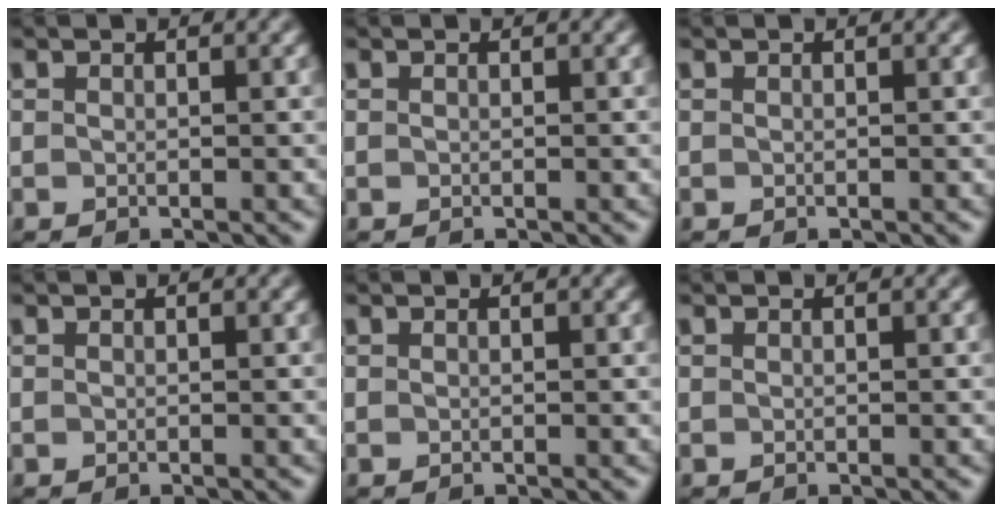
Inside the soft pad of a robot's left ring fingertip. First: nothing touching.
{"total": 0.0}
{"total": 0.0}
{"total": 0.0}
{"total": 0.0}
{"total": 0.0}